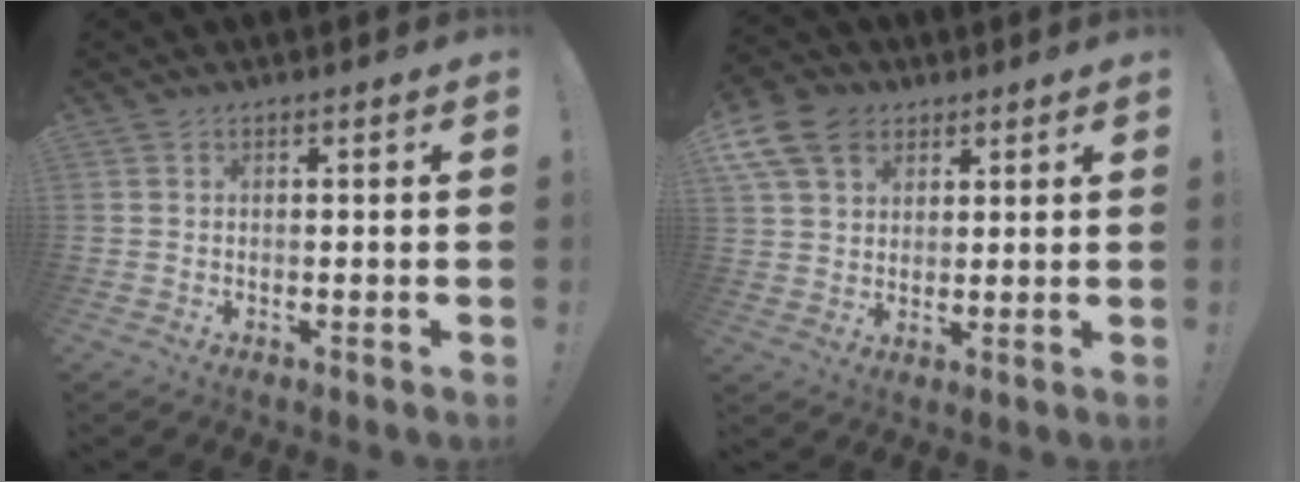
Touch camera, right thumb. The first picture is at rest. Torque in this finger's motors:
{"motor_torque": [0.26, 0.26, 0.41, 0.24, 0.05]}